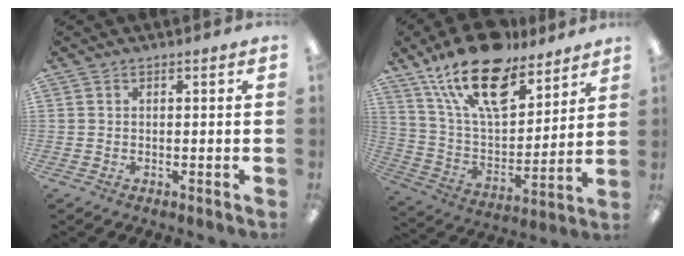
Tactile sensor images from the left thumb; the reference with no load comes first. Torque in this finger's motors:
{"motor_torque": [0.42, 0.44, 1.62, -1.15, 0.51]}